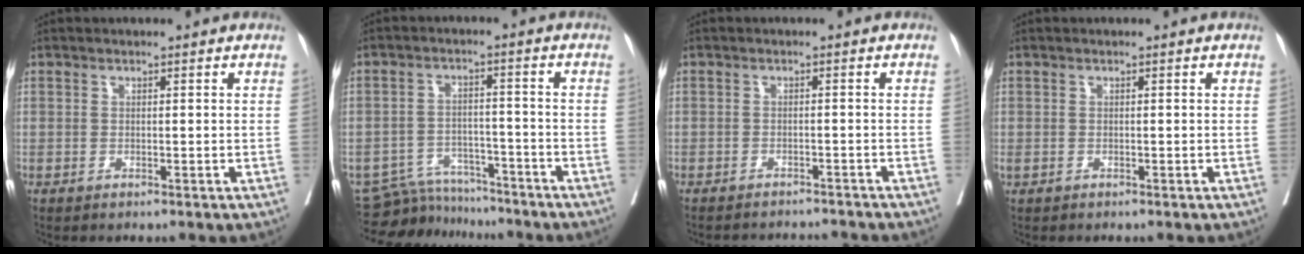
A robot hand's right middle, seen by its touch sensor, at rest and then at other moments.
{"total": 8.9, "force": [-8.5, 2.4, 0.2], "torque": [-0.002, 0.008, -0.138]}
{"total": 6.4, "force": [-6.4, 0.5, 0.7], "torque": [-0.005, 0.003, -0.080]}
{"total": 0.0}